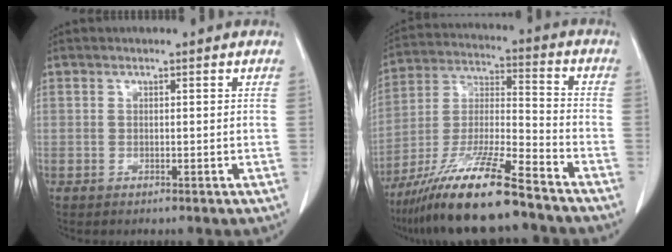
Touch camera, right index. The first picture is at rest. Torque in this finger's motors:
{"motor_torque": [1.03, -0.94, 0.56, 0.20]}